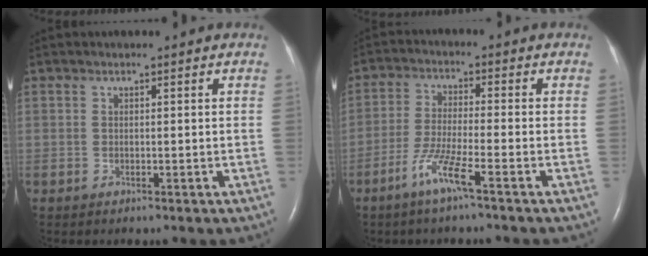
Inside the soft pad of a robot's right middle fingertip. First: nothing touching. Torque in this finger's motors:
{"motor_torque": [0.96, -0.86, 0.22, 0.07]}